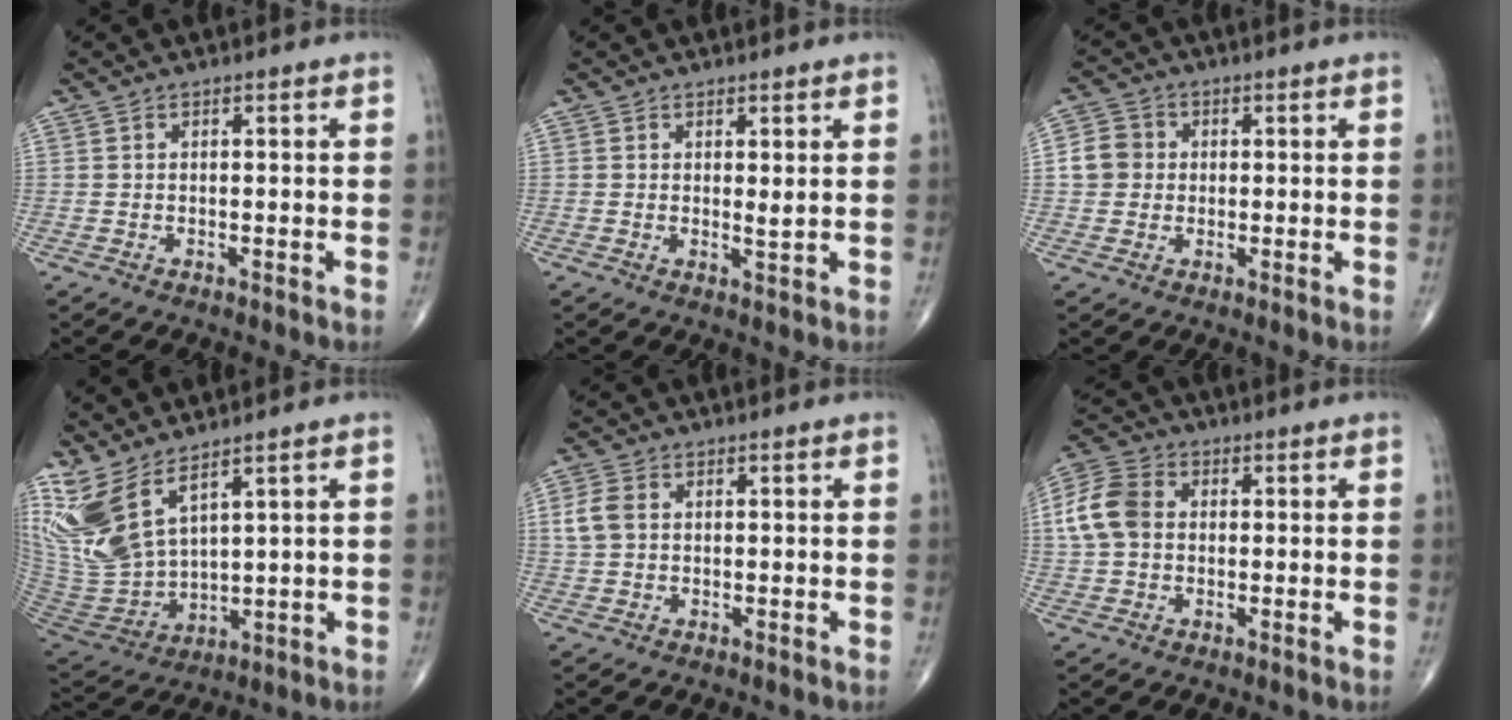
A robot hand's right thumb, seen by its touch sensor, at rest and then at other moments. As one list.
[{"total": 1.4, "force": [0.6, 0.3, 1.2], "torque": [-0.019, -0.009, 0.009]}, {"total": 5.1, "force": [0.2, 4.8, 1.8], "torque": [-0.018, 0.010, -0.003]}, {"total": 13.1, "force": [8.4, 5.0, 8.7], "torque": [-0.186, -0.050, 0.193]}, {"total": 4.2, "force": [0.8, 3.1, 2.7], "torque": [-0.062, 0.006, 0.014]}, {"total": 8.9, "force": [0.8, 6.8, 5.7], "torque": [-0.114, 0.021, 0.006]}]